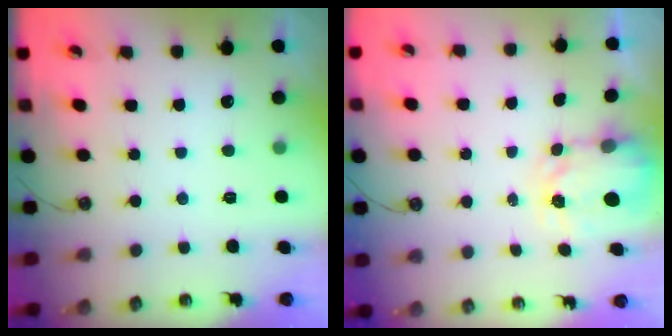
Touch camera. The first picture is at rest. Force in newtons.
{"total": 3.4, "press": 3.4, "slide": 0.5}